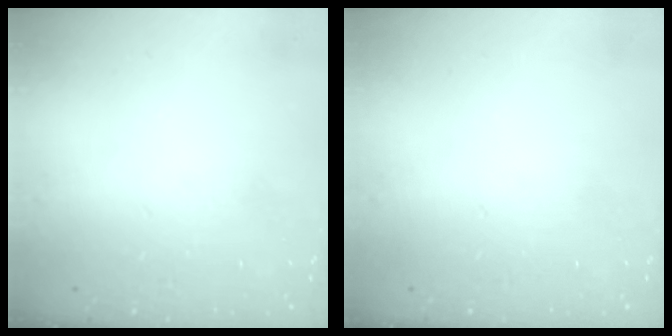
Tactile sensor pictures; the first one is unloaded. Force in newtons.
{"total": 0.0}